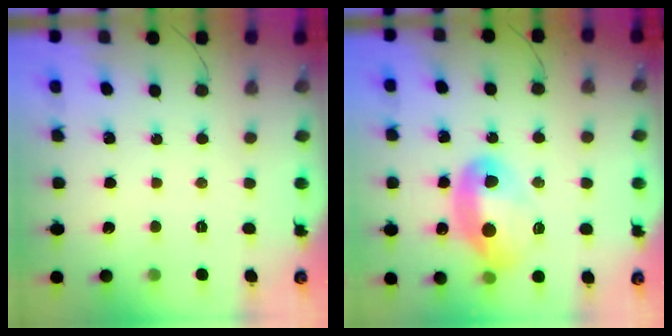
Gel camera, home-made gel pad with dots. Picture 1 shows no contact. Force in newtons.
{"total": 17.6, "press": 14.3, "slide": 10.2}